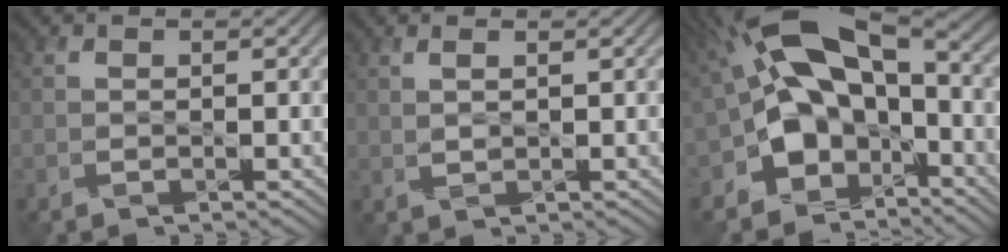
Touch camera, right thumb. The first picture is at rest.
{"total": 1.4, "force": [0.7, 0.4, 1.2], "torque": [-0.032, 0.000, 0.018]}
{"total": 16.3, "force": [-2.6, 10.4, 12.2], "torque": [-0.215, 0.010, -0.066]}